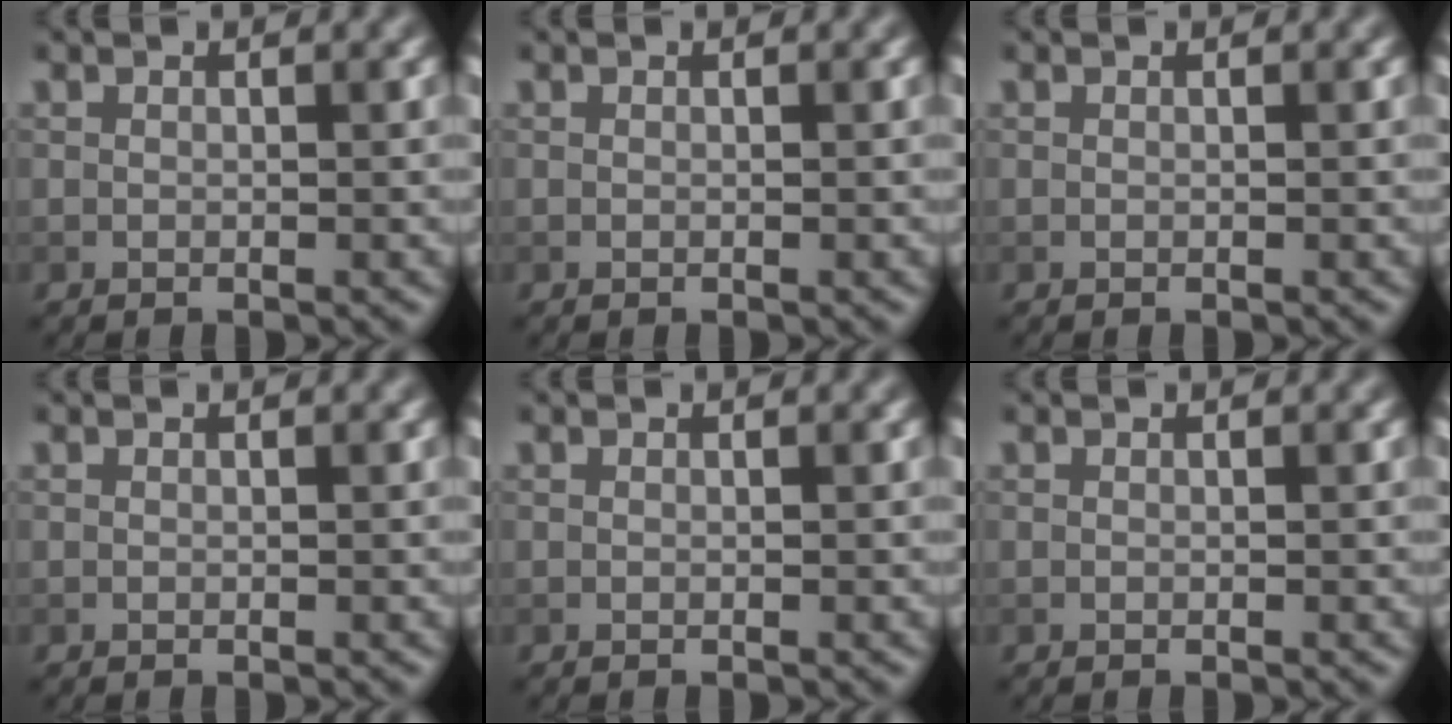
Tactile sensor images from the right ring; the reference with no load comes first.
{"total": 0.0}
{"total": 0.0}
{"total": 0.0}
{"total": 0.0}
{"total": 0.0}